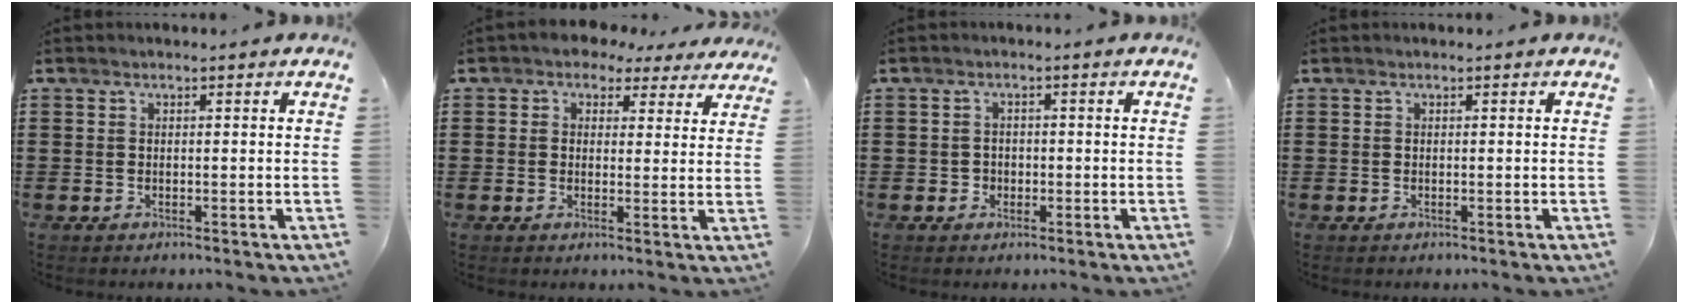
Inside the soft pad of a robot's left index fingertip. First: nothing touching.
{"total": 3.0, "force": [2.2, 1.9, 0.7], "torque": [-0.020, -0.004, 0.037]}
{"total": 1.6, "force": [-0.4, 1.5, 0.3], "torque": [-0.011, 0.003, -0.011]}
{"total": 0.0}